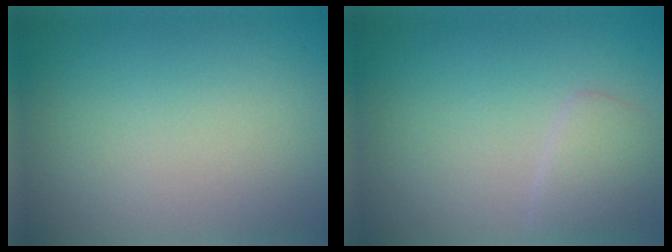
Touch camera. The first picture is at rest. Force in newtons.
{"total": 2.1, "press": 2.1, "slide": 0.2}